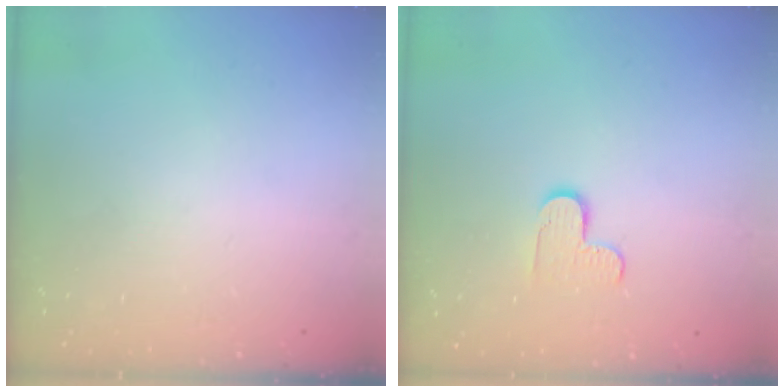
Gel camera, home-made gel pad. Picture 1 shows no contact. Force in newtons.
{"total": 5.6, "press": 5.5, "slide": 0.4}